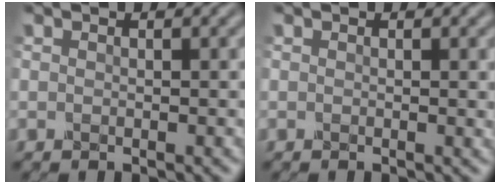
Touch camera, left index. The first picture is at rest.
{"total": 0.9, "force": [-0.2, 0.3, 0.8], "torque": [-0.013, -0.001, -0.002]}